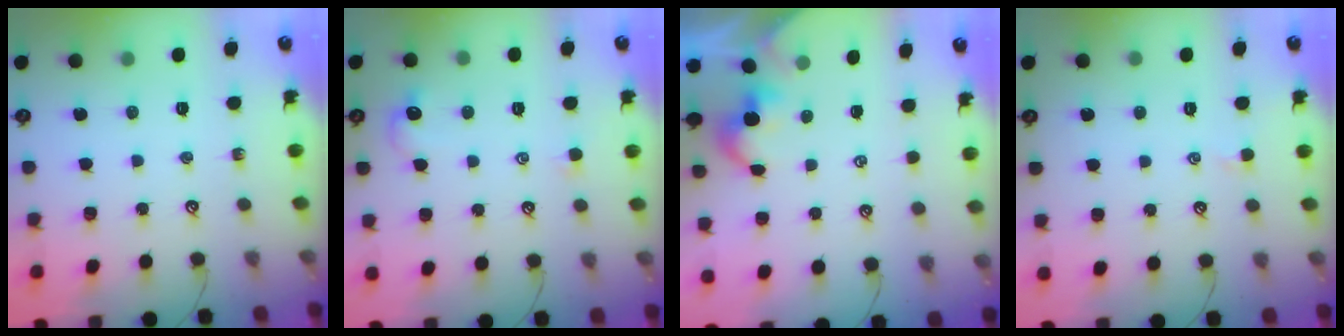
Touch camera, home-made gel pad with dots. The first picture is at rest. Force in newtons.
{"total": 1.4, "press": 1.2, "slide": 0.6}
{"total": 3.2, "press": 3.2, "slide": 0.2}
{"total": 0.6, "press": 0.5, "slide": 0.4}